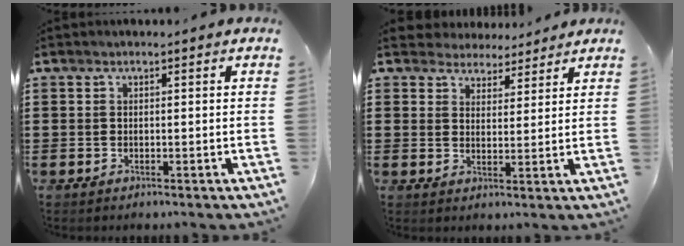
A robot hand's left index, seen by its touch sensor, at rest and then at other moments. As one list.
[{"total": 3.8, "force": [3.5, 1.4, -0.2], "torque": [-0.014, -0.008, 0.065]}]